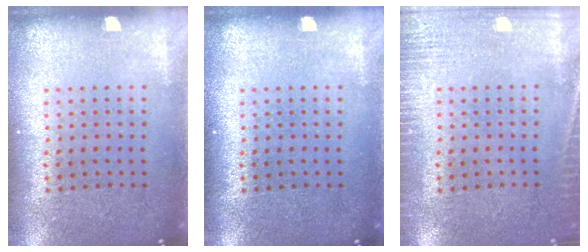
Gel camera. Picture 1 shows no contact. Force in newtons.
{"total": 0.0}
{"total": 2.7, "press": 2.7, "slide": 0.5}